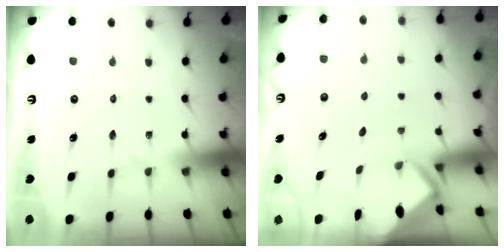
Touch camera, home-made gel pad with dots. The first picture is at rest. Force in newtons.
{"total": 3.1, "press": 3.1, "slide": 0.2}